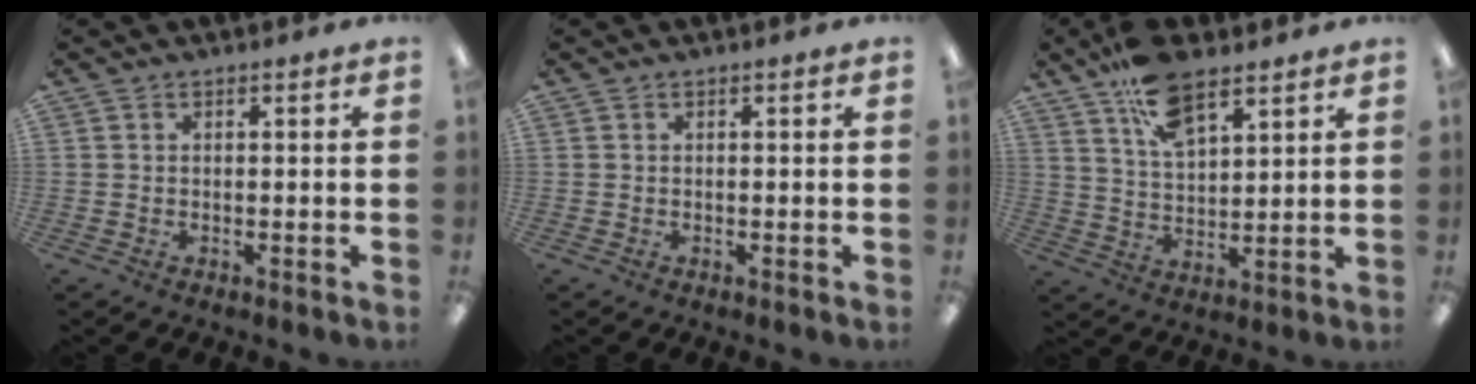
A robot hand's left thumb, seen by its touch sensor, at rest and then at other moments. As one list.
[{"total": 0.0}, {"total": 12.2, "force": [8.4, 5.3, 7.0], "torque": [-0.124, -0.036, 0.153]}]